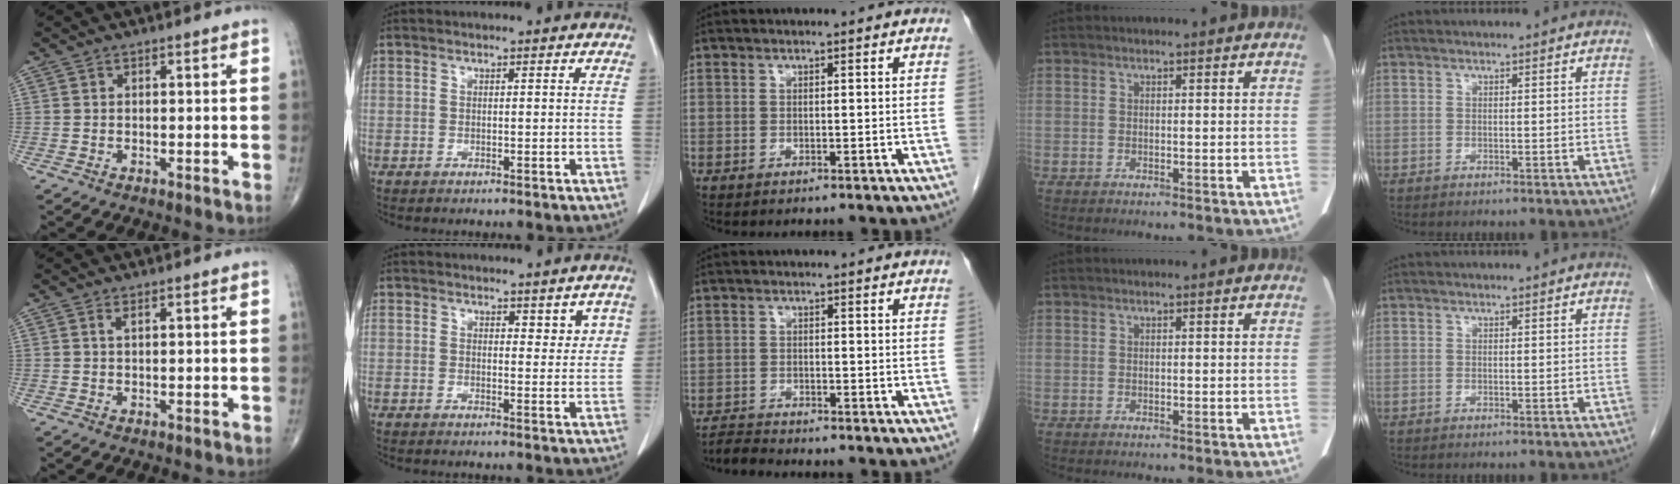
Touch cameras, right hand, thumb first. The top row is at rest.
{"thumb": {"total": 0.8, "force": [0.4, 0.2, 0.7], "torque": [-0.015, 0.003, 0.009]}, "index": {"total": 3.3, "force": [1.9, 1.6, 2.1], "torque": [-0.013, -0.003, 0.022]}, "middle": {"total": 2.2, "force": [-2.2, -0.4, -0.4], "torque": [0.007, -0.013, -0.040]}}